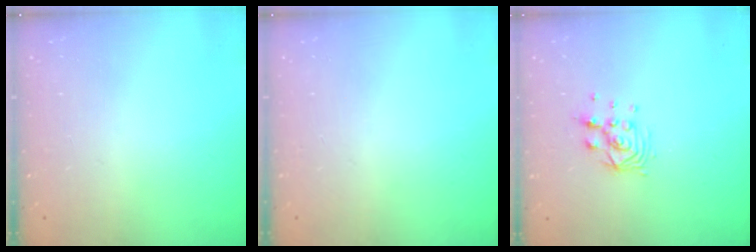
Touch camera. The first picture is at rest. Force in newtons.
{"total": 0.0}
{"total": 8.2, "press": 8.1, "slide": 0.5}